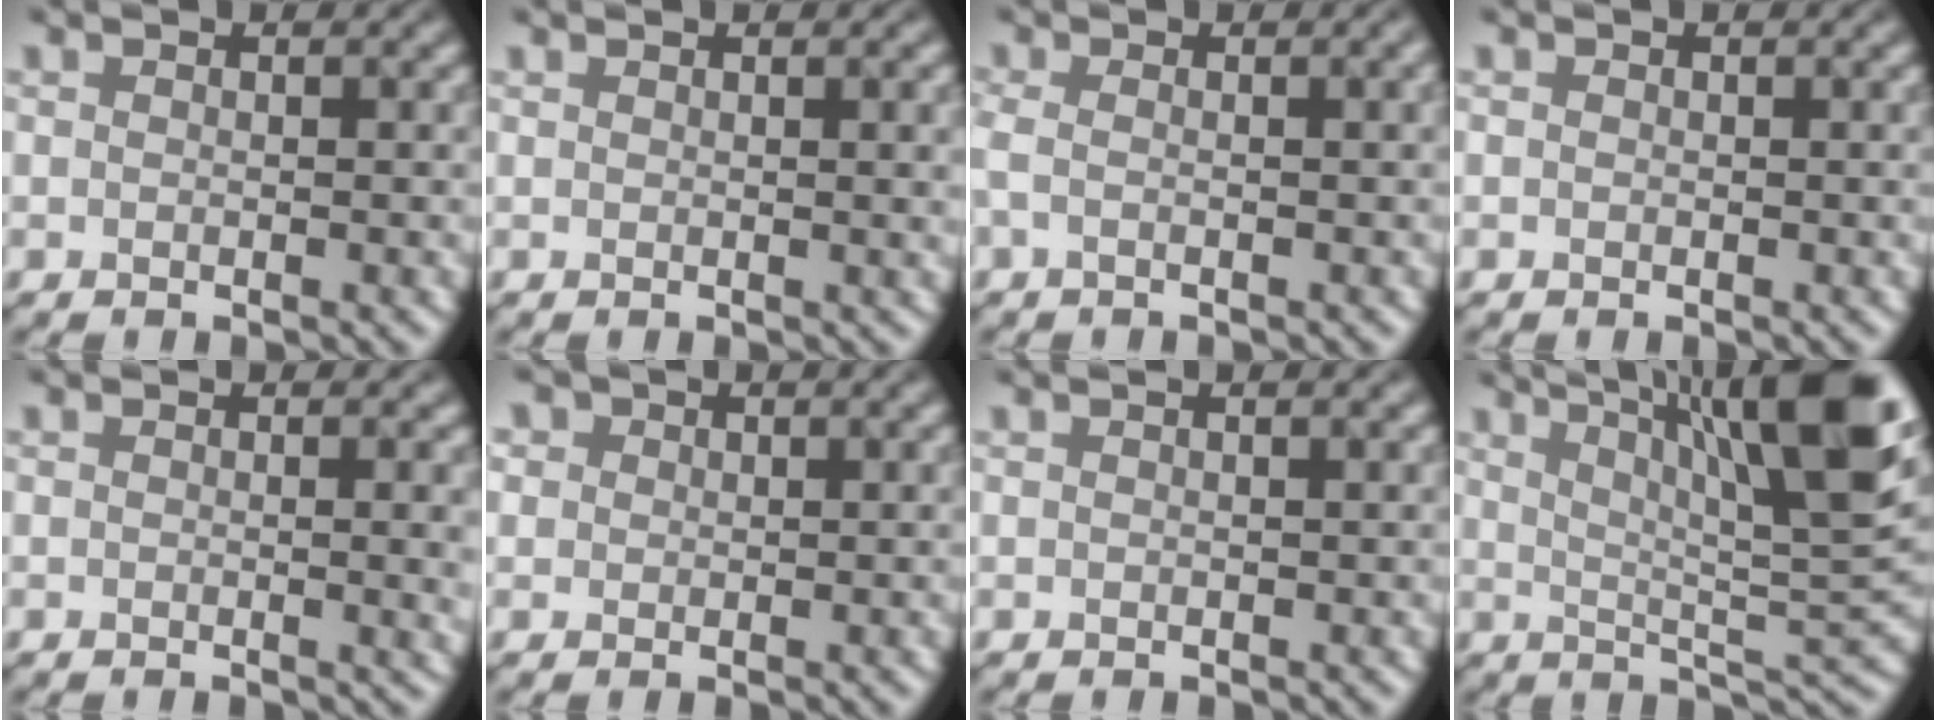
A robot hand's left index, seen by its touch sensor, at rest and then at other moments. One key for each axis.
{"total": 2.2, "fx": 0.9, "fy": 0.7, "fz": 1.8, "tx": -0.013, "ty": 0.005, "tz": 0.011}
{"total": 3.0, "fx": 0.0, "fy": 1.2, "fz": 2.7, "tx": -0.040, "ty": 0.006, "tz": -0.011}
{"total": 0.0}
{"total": 2.7, "fx": 0.2, "fy": 0.9, "fz": 2.6, "tx": -0.019, "ty": 0.001, "tz": 0.000}
{"total": 1.8, "fx": 0.9, "fy": 1.5, "fz": 0.6, "tx": -0.010, "ty": 0.004, "tz": 0.003}
{"total": 1.2, "fx": 0.8, "fy": 0.4, "fz": 0.9, "tx": -0.008, "ty": 0.001, "tz": 0.002}
{"total": 13.4, "fx": 6.5, "fy": 3.0, "fz": 11.3, "tx": -0.149, "ty": 0.015, "tz": 0.100}